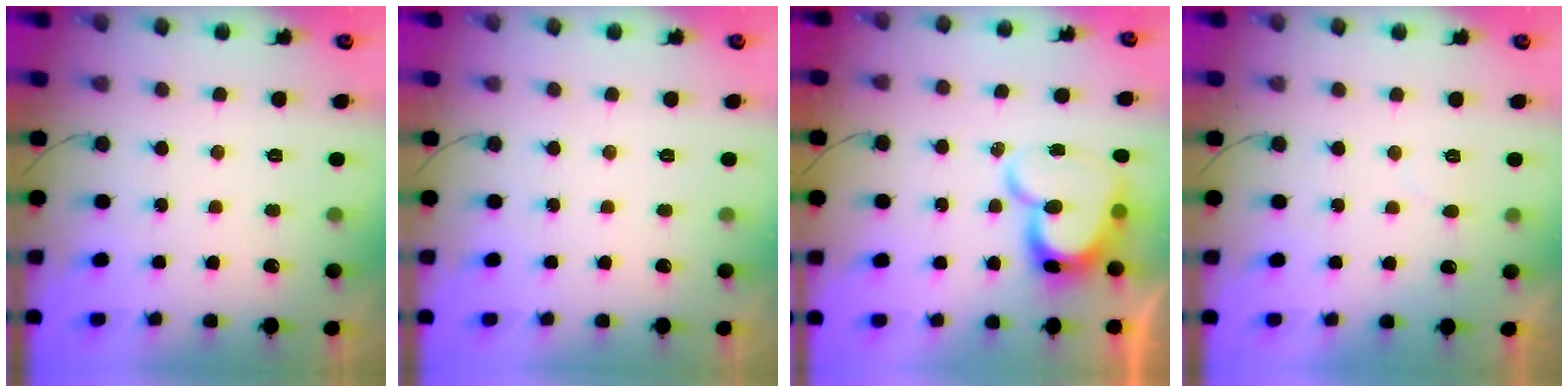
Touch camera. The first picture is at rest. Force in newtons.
{"total": 0.0}
{"total": 14.8, "press": 14.7, "slide": 1.4}
{"total": 4.0, "press": 4.0, "slide": 0.5}